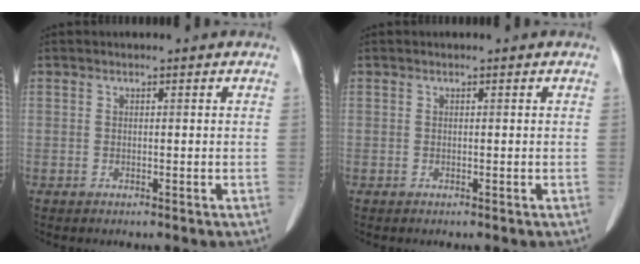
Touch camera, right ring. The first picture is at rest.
{"total": 0.0}